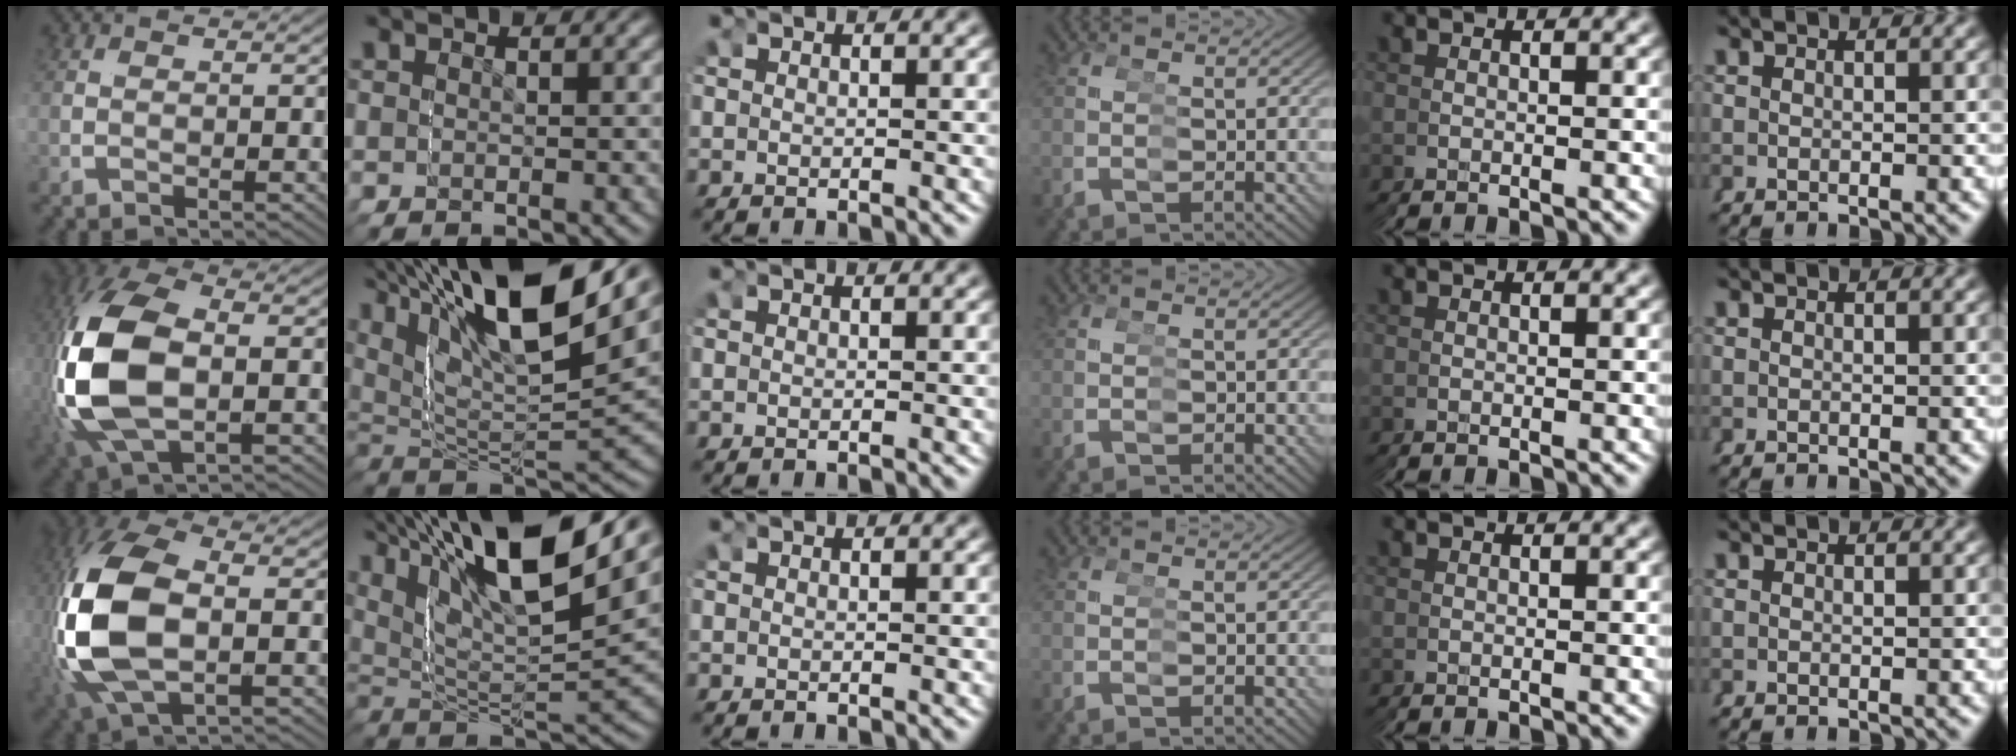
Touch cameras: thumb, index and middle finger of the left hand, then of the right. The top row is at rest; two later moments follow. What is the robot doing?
{"motion": "grasp_and_lifting", "object": "markers"}